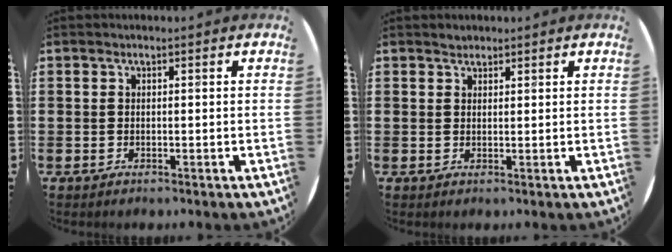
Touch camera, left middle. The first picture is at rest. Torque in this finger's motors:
{"motor_torque": [0.13, -0.09, 0.01, 0.00]}